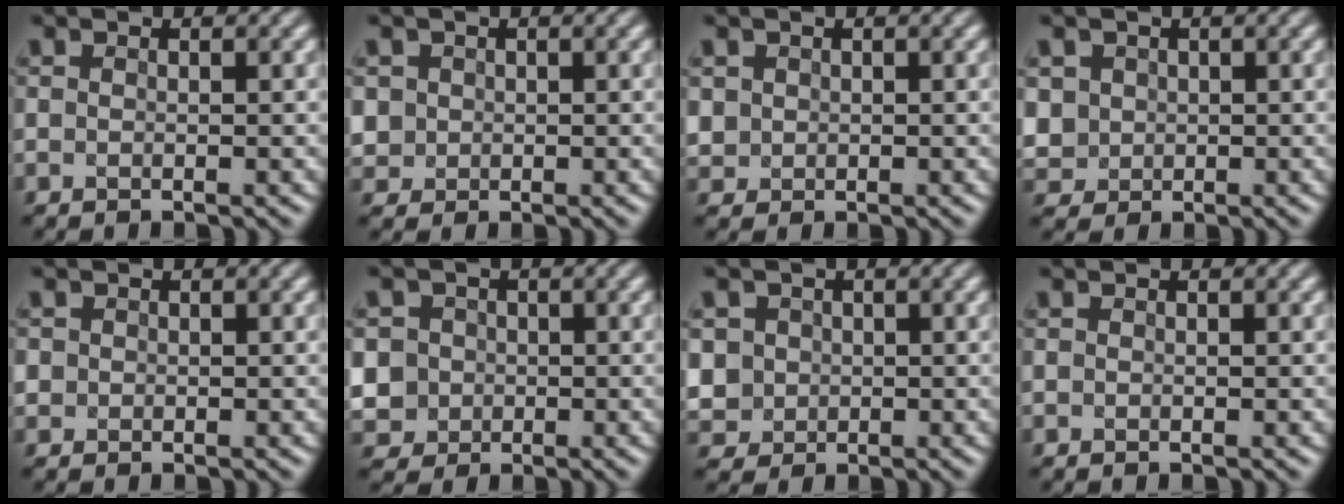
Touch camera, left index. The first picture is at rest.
{"total": 3.8, "force": [0.7, 3.7, 0.9], "torque": [-0.014, 0.029, -0.005]}
{"total": 2.3, "force": [0.7, 2.2, 0.4], "torque": [0.009, 0.019, 0.000]}
{"total": 3.5, "force": [0.9, 3.3, 0.7], "torque": [-0.009, 0.024, 0.013]}
{"total": 1.2, "force": [0.3, 1.1, 0.2], "torque": [0.013, 0.010, -0.010]}
{"total": 8.8, "force": [-1.8, 8.4, 2.0], "torque": [-0.058, 0.002, -0.054]}
{"total": 5.6, "force": [0.1, 5.4, 1.4], "torque": [-0.033, 0.023, -0.012]}
{"total": 0.0}